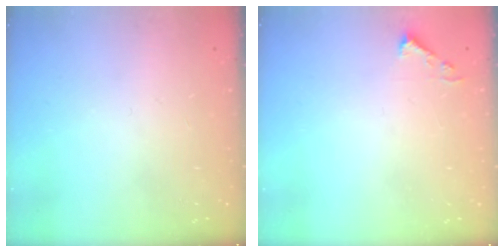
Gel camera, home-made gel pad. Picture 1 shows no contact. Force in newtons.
{"total": 3.7, "press": 3.7, "slide": 0.5}